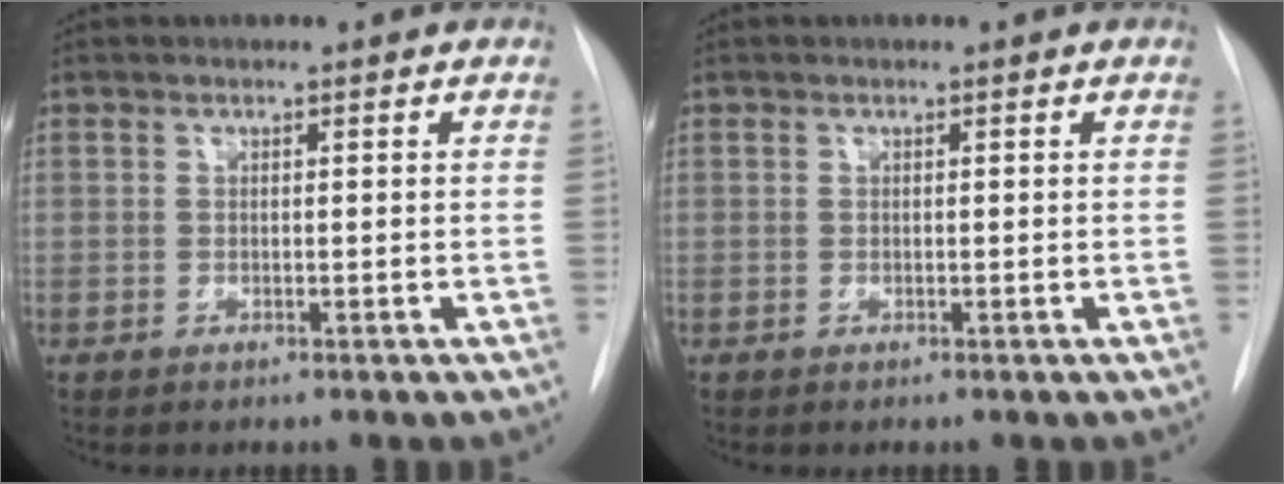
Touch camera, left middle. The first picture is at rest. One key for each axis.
{"total": 0.0}